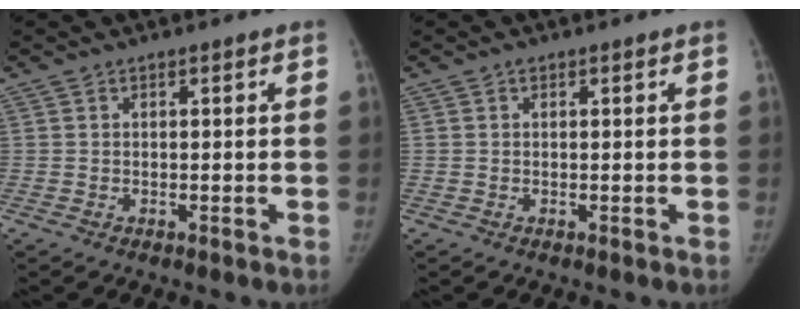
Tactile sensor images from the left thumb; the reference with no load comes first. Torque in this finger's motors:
{"motor_torque": [-0.31, -0.14, 0.34, 0.03, 0.06]}